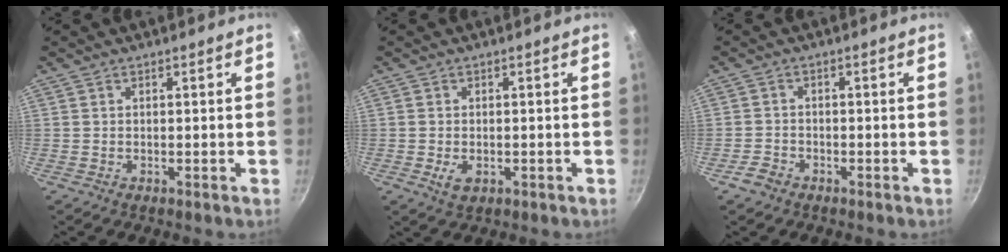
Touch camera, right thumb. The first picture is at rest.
{"total": 3.2, "force": [-0.9, 2.1, 2.2], "torque": [-0.037, -0.002, -0.012]}
{"total": 3.0, "force": [-2.0, 2.0, 0.9], "torque": [-0.017, 0.021, -0.037]}